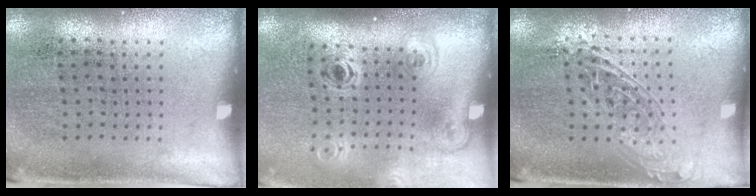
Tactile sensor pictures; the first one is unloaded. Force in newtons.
{"total": 1.9, "press": 1.2, "slide": 1.4}
{"total": 1.5, "press": 1.3, "slide": 0.9}